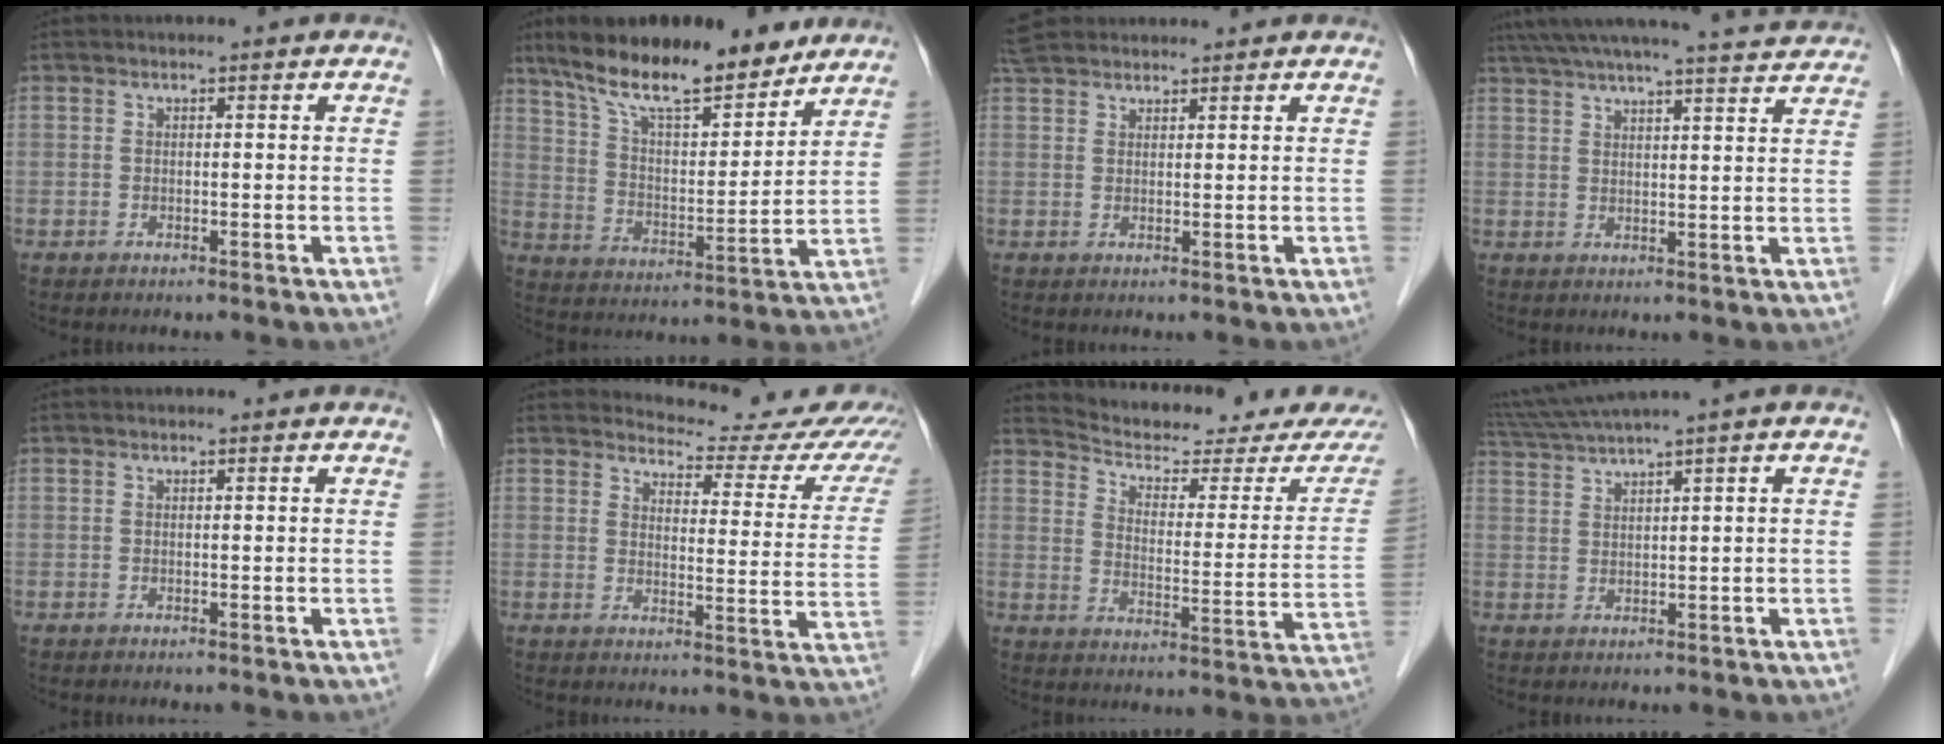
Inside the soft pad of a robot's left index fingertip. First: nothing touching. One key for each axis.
{"total": 16.9, "fx": 13.4, "fy": 3.9, "fz": 9.5, "tx": -0.160, "ty": 0.008, "tz": 0.230}
{"total": 5.9, "fx": 5.3, "fy": 2.1, "fz": 1.7, "tx": -0.029, "ty": 0.037, "tz": 0.097}
{"total": 19.4, "fx": 17.9, "fy": 0.9, "fz": 7.4, "tx": -0.125, "ty": 0.014, "tz": 0.238}
{"total": 0.0}
{"total": 16.5, "fx": 16.0, "fy": 3.5, "fz": 2.6, "tx": 0.004, "ty": -0.081, "tz": 0.155}
{"total": 18.8, "fx": 17.5, "fy": 2.4, "fz": 6.4, "tx": -0.089, "ty": -0.053, "tz": 0.223}
{"total": 6.2, "fx": 4.7, "fy": -1.5, "fz": 3.7, "tx": -0.078, "ty": 0.018, "tz": 0.092}